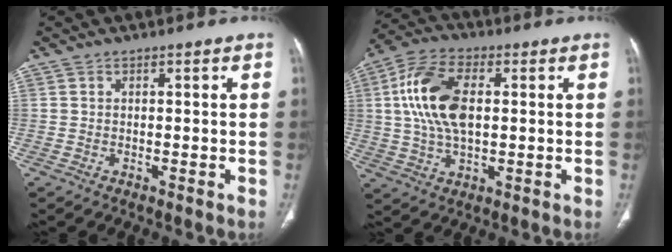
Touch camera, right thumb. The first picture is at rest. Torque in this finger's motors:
{"motor_torque": [2.53, 2.48, 1.48, -0.01, 0.19]}